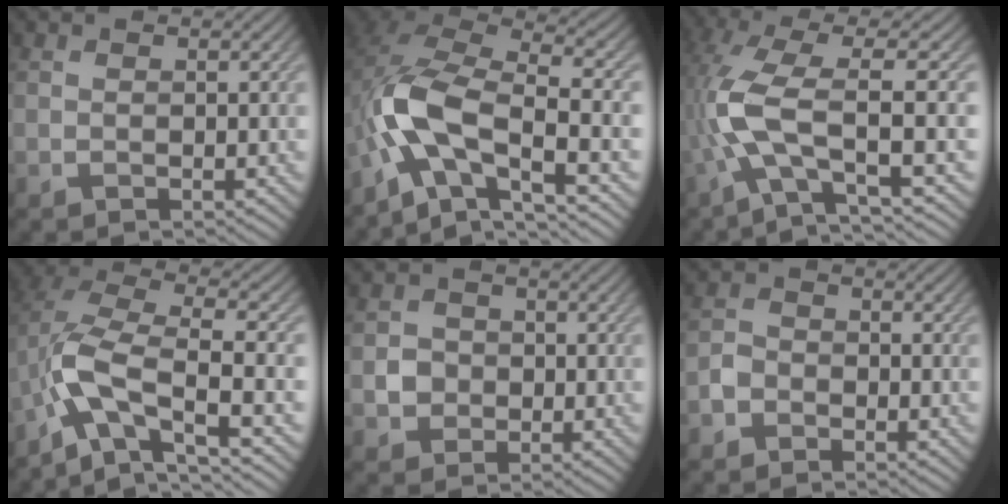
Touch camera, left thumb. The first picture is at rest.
{"total": 12.6, "force": [-4.8, 5.7, 10.2], "torque": [-0.205, -0.014, -0.100]}
{"total": 9.5, "force": [-1.5, 2.3, 9.1], "torque": [-0.188, 0.018, -0.046]}
{"total": 11.0, "force": [-4.4, 4.2, 9.1], "torque": [-0.188, -0.009, -0.089]}
{"total": 3.1, "force": [-0.4, 2.9, 0.9], "torque": [-0.016, -0.004, -0.017]}
{"total": 2.5, "force": [-1.5, 1.8, 0.7], "torque": [-0.013, 0.003, -0.040]}